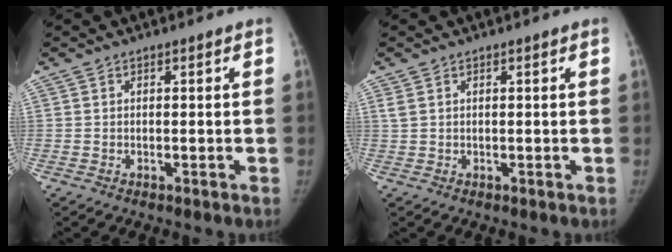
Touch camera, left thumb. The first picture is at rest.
{"total": 1.2, "force": [0.7, 0.6, 0.8], "torque": [-0.020, 0.010, 0.019]}